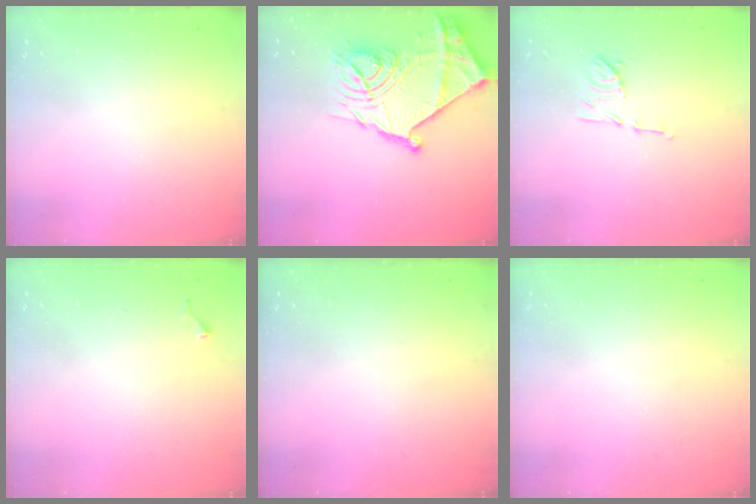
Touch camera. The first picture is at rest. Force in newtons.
{"total": 22.8, "press": 22.7, "slide": 1.7}
{"total": 8.3, "press": 8.3, "slide": 1.1}
{"total": 4.2, "press": 4.1, "slide": 0.4}
{"total": 0.0}
{"total": 0.0}